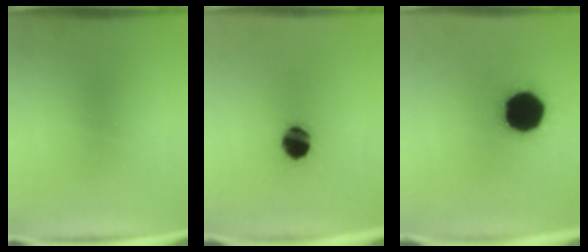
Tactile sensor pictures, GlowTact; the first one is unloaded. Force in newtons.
{"total": 8.7}
{"total": 19.8}